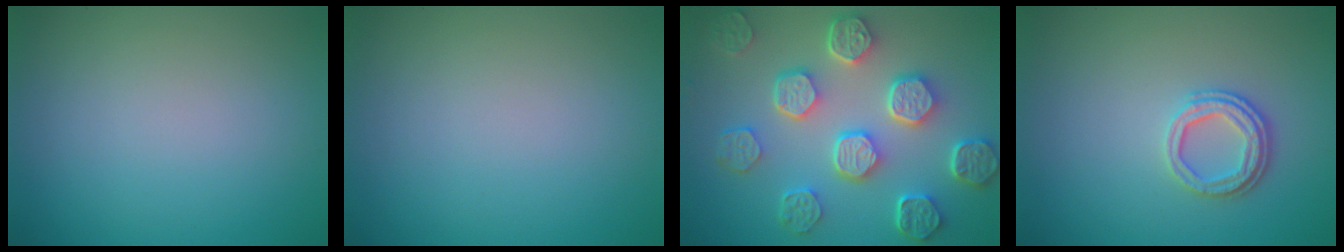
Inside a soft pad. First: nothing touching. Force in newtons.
{"total": 0.0}
{"total": 7.6, "press": 5.9, "slide": 4.8}
{"total": 2.5, "press": 2.1, "slide": 1.4}